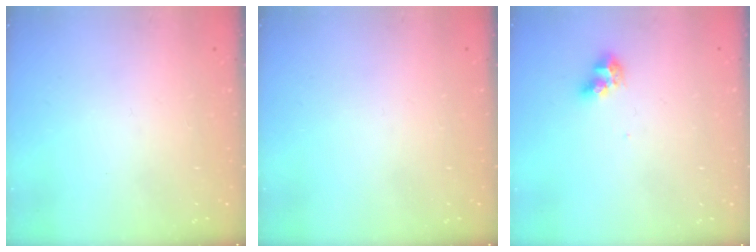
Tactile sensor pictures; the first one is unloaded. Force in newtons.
{"total": 0.0}
{"total": 7.1, "press": 7.1, "slide": 0.8}